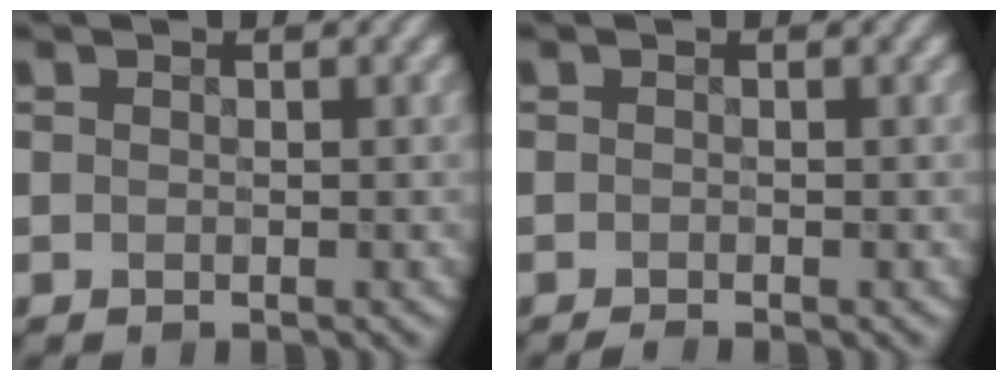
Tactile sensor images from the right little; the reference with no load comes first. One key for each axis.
{"total": 0.6, "fx": -0.6, "fy": -0.1, "fz": 0.3, "tx": -0.007, "ty": -0.003, "tz": -0.014}